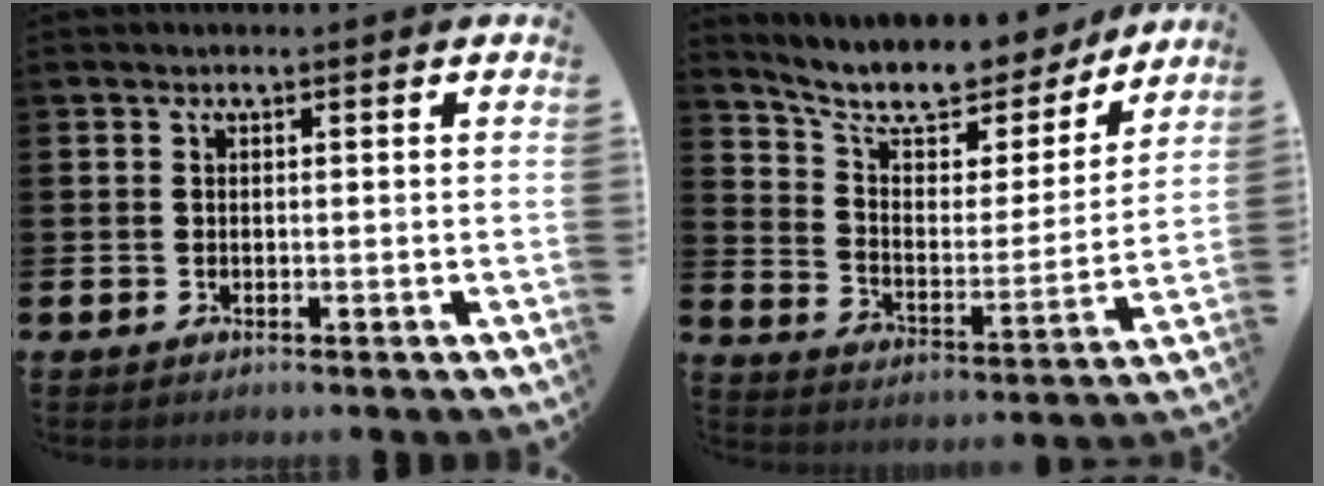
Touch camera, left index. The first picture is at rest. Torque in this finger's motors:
{"motor_torque": [1.15, -0.99, 0.31, 0.21]}